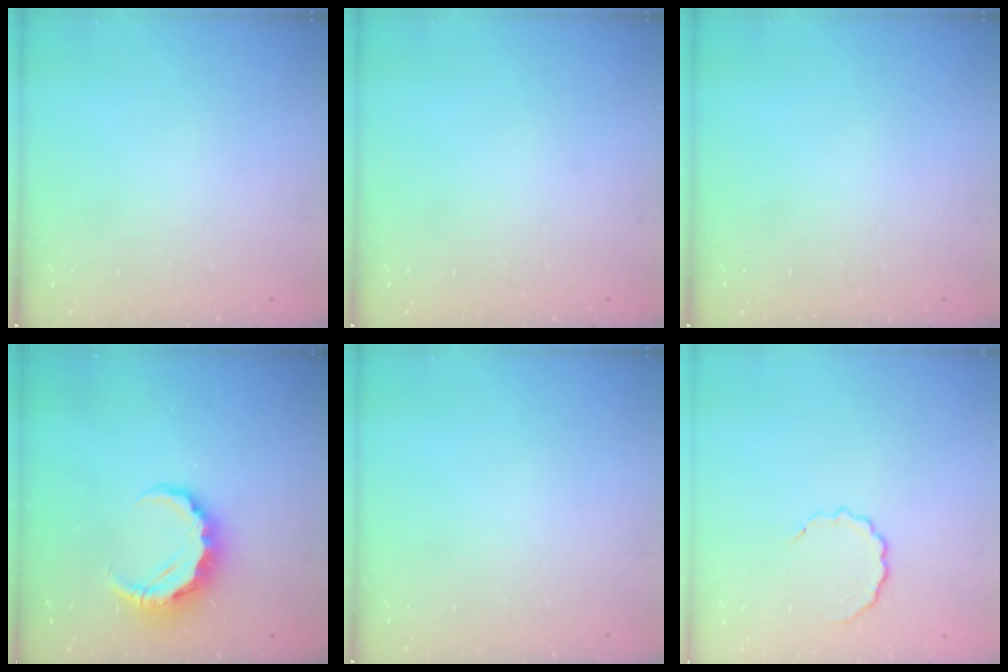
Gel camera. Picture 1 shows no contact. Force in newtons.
{"total": 0.0}
{"total": 0.0}
{"total": 8.2, "press": 8.1, "slide": 1.2}
{"total": 0.0}
{"total": 5.9, "press": 5.7, "slide": 1.3}